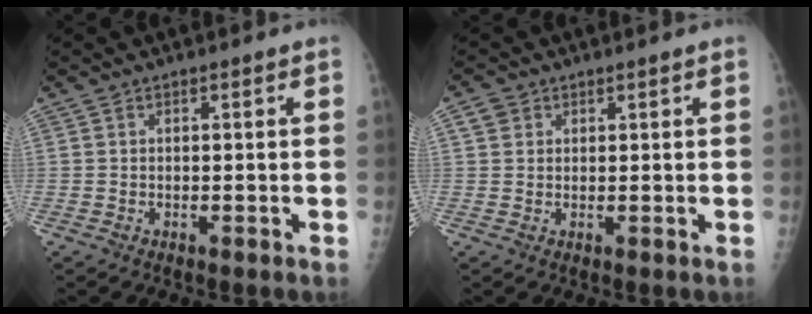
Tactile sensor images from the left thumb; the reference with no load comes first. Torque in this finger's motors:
{"motor_torque": [0.25, -0.02, 0.01, -0.10, 0.00]}